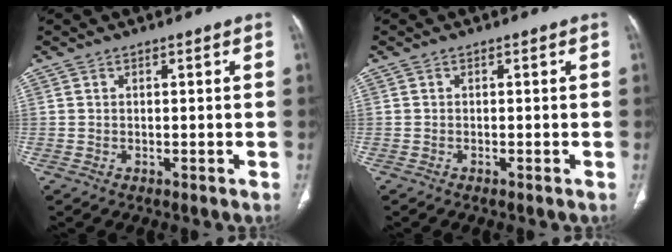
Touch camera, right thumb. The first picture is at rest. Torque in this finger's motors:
{"motor_torque": [2.73, 2.28, 0.15, -0.32, 0.09]}